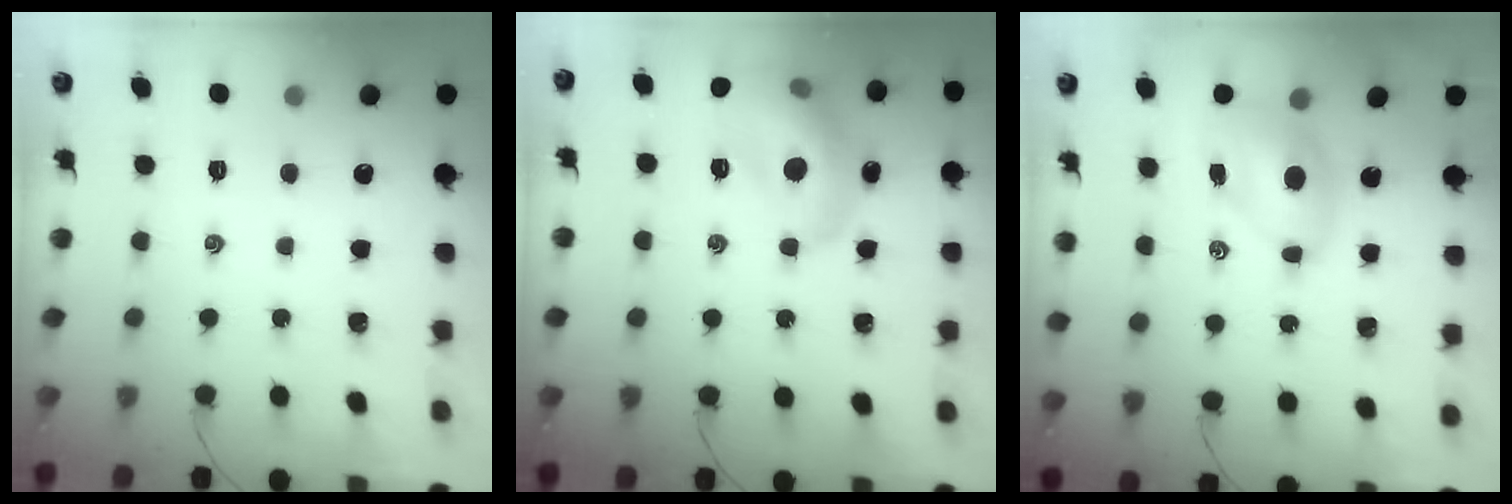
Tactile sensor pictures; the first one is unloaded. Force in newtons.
{"total": 15.6, "press": 15.5, "slide": 1.9}
{"total": 7.2, "press": 7.1, "slide": 1.1}